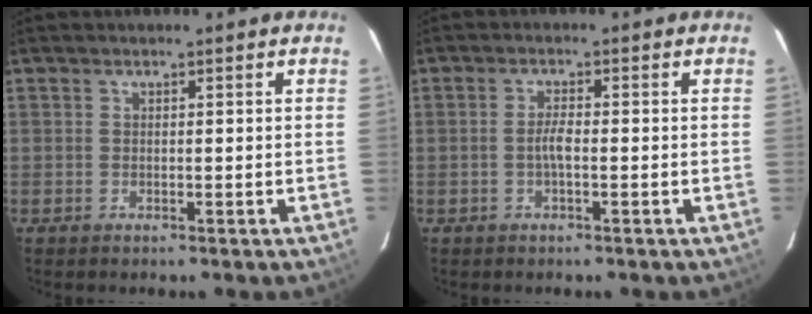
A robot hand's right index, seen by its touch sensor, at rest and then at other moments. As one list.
[{"total": 2.2, "force": [-0.7, 0.3, 2.0], "torque": [-0.042, 0.004, -0.015]}]